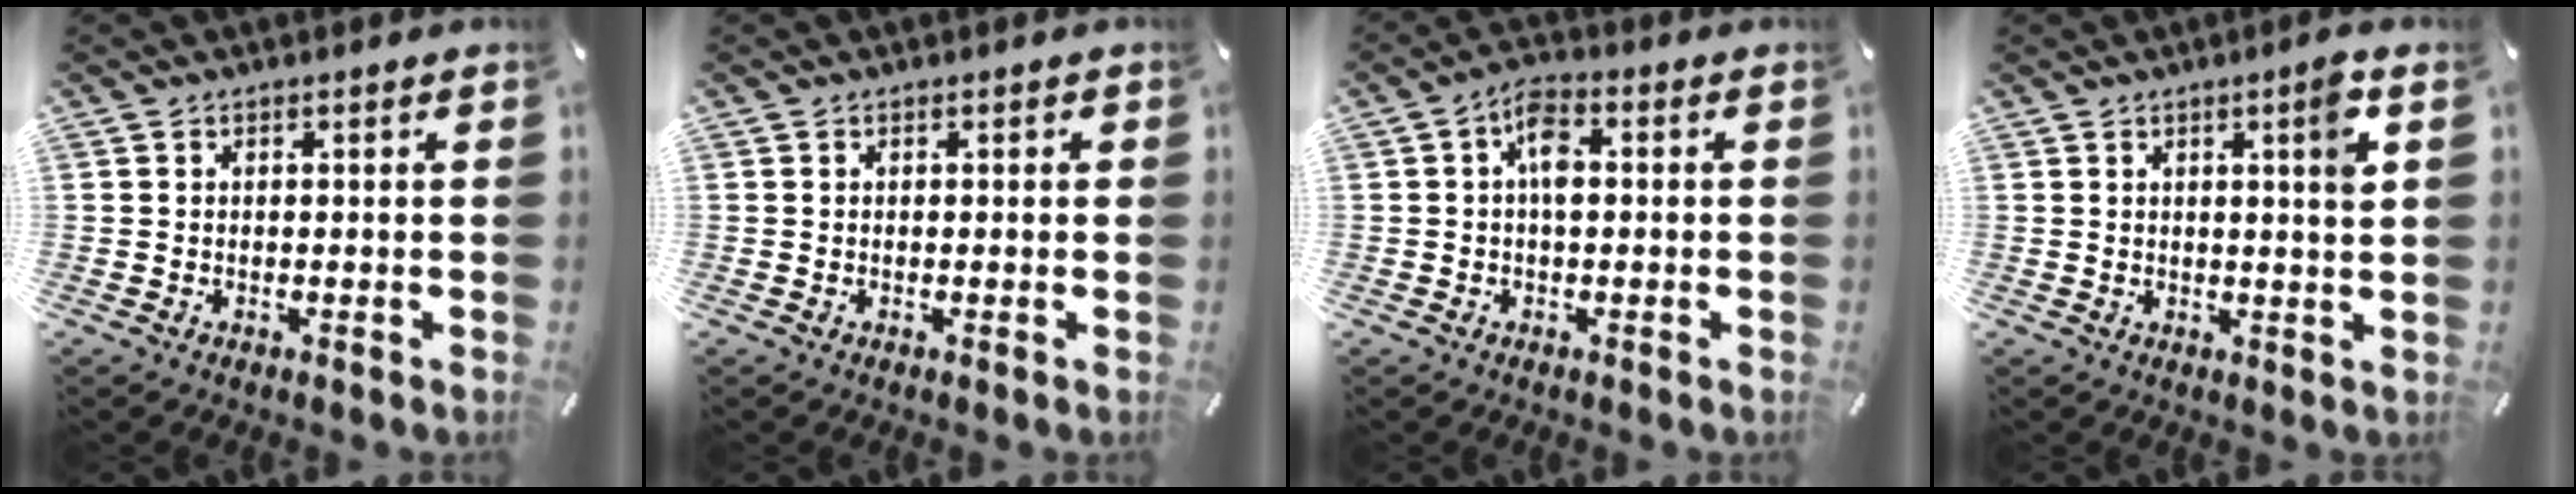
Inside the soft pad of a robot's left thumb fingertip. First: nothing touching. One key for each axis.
{"total": 0.0}
{"total": 5.7, "fx": 0.3, "fy": 3.1, "fz": 4.7, "tx": -0.075, "ty": 0.008, "tz": 0.002}
{"total": 5.5, "fx": 2.2, "fy": 0.1, "fz": 5.1, "tx": -0.075, "ty": -0.010, "tz": 0.028}